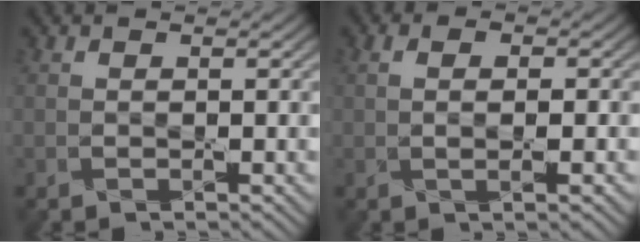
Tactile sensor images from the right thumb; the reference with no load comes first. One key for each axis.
{"total": 2.9, "fx": 0.2, "fy": 1.4, "fz": 2.6, "tx": -0.028, "ty": -0.005, "tz": 0.001}